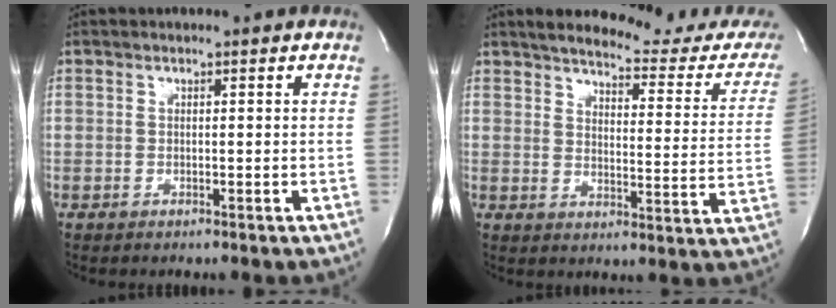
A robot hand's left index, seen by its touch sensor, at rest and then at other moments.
{"total": 18.3, "force": [17.0, 2.9, 6.1], "torque": [-0.063, -0.064, 0.191]}